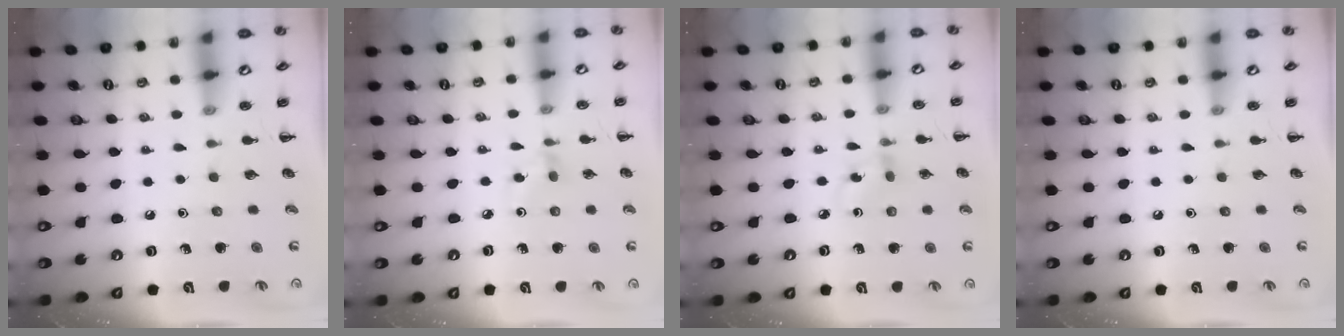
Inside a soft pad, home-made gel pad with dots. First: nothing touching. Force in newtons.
{"total": 2.8, "press": 2.6, "slide": 1.0}
{"total": 3.3, "press": 3.1, "slide": 1.3}
{"total": 0.0}